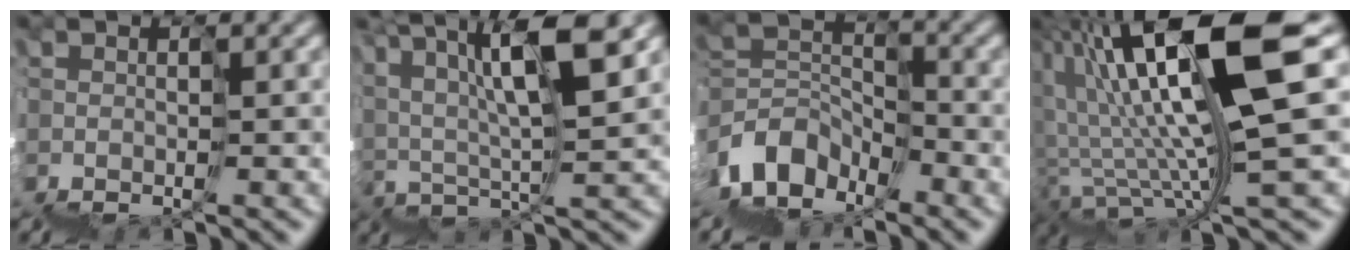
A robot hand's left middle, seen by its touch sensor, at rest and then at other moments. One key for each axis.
{"total": 7.9, "fx": 6.0, "fy": 1.0, "fz": 5.1, "tx": -0.085, "ty": 0.046, "tz": 0.100}
{"total": 2.9, "fx": -2.1, "fy": 1.7, "fz": -1.1, "tx": 0.026, "ty": 0.029, "tz": -0.057}
{"total": 12.1, "fx": 5.8, "fy": 1.6, "fz": 10.5, "tx": -0.167, "ty": 0.033, "tz": 0.108}